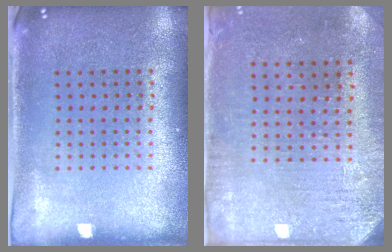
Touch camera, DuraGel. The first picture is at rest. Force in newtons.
{"total": 3.1, "press": 2.6, "slide": 1.7}